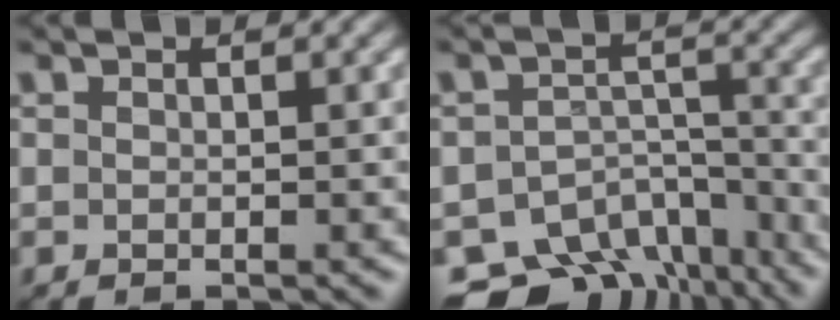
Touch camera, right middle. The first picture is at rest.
{"total": 12.1, "force": [-9.9, 6.5, 2.6], "torque": [-0.027, -0.004, -0.130]}